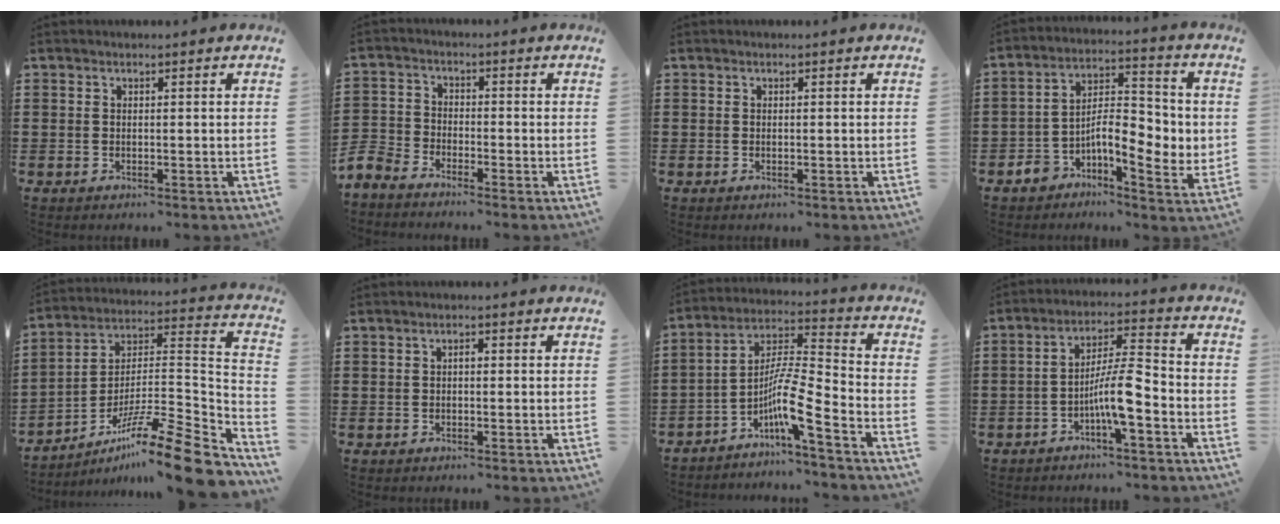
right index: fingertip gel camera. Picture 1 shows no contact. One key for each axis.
{"total": 3.8, "fx": -3.8, "fy": 0.3, "fz": 0.3, "tx": -0.032, "ty": -0.008, "tz": -0.087}
{"total": 0.0}
{"total": 8.4, "fx": -1.8, "fy": 4.2, "fz": 7.1, "tx": -0.111, "ty": -0.003, "tz": -0.037}
{"total": 15.3, "fx": -10.8, "fy": 1.6, "fz": 10.8, "tx": -0.167, "ty": 0.025, "tz": -0.193}
{"total": 0.9, "fx": -0.2, "fy": 0.4, "fz": 0.8, "tx": -0.016, "ty": -0.001, "tz": -0.004}
{"total": 8.8, "fx": -5.3, "fy": 0.5, "fz": 7.0, "tx": -0.141, "ty": -0.015, "tz": -0.108}
{"total": 8.0, "fx": -3.4, "fy": 1.3, "fz": 7.1, "tx": -0.142, "ty": 0.000, "tz": -0.068}